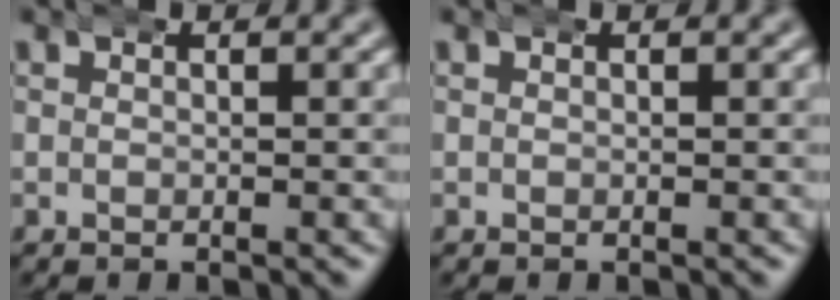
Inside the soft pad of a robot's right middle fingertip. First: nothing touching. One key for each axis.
{"total": 0.0}